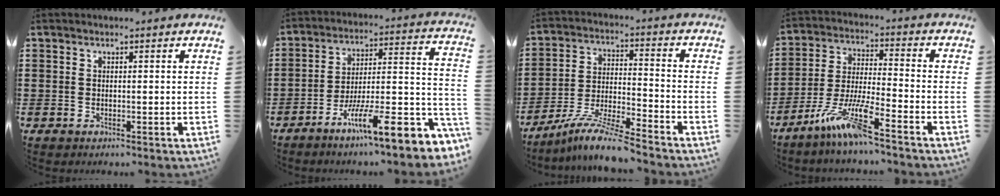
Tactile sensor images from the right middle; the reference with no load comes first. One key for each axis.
{"total": 11.5, "fx": -7.3, "fy": 1.3, "fz": 8.7, "tx": -0.126, "ty": -0.007, "tz": -0.135}
{"total": 9.2, "fx": -8.2, "fy": 0.2, "fz": 4.3, "tx": -0.083, "ty": 0.004, "tz": -0.159}
{"total": 9.4, "fx": -6.9, "fy": 0.4, "fz": 6.4, "tx": -0.140, "ty": -0.011, "tz": -0.136}